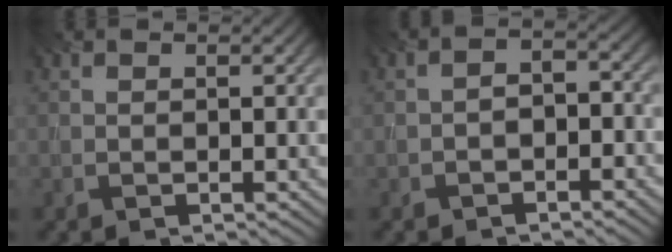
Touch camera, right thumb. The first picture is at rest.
{"total": 2.8, "force": [-1.7, 1.6, 1.5], "torque": [-0.024, 0.009, -0.032]}